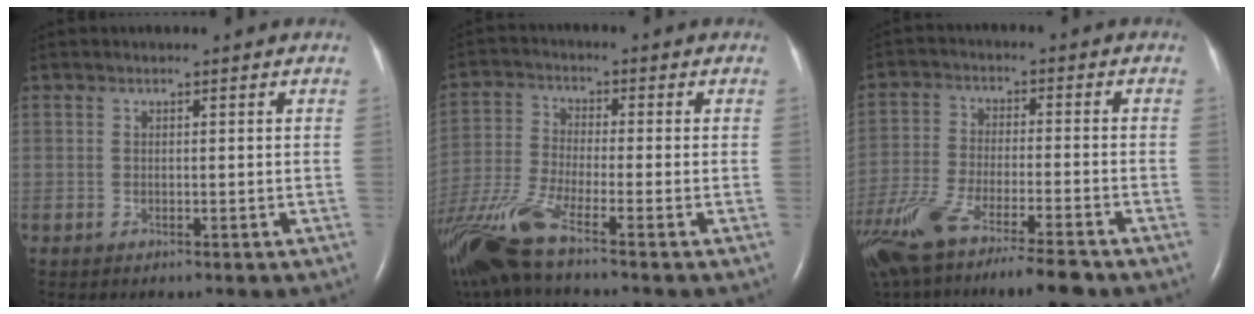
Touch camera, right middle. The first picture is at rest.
{"total": 12.0, "force": [-8.6, 0.5, 8.4], "torque": [-0.187, -0.027, -0.170]}
{"total": 16.1, "force": [-12.4, 1.8, 10.2], "torque": [-0.206, -0.046, -0.214]}